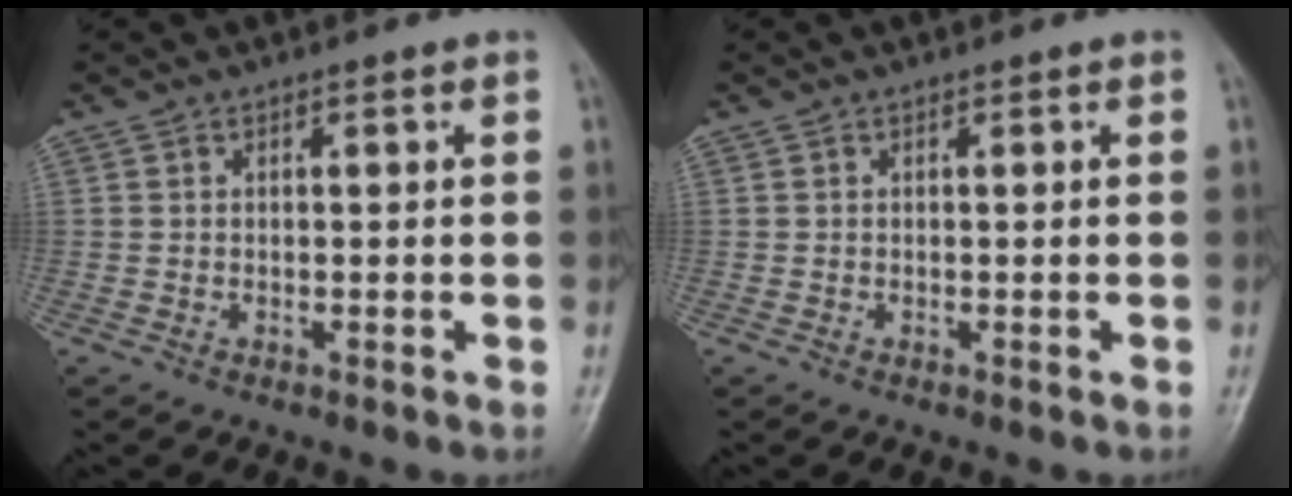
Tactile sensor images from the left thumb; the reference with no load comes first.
{"total": 0.0}